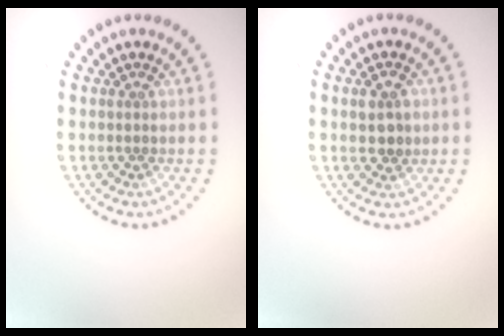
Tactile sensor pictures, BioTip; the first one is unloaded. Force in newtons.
{"total": 2.3, "press": 2.3, "slide": 0.3}